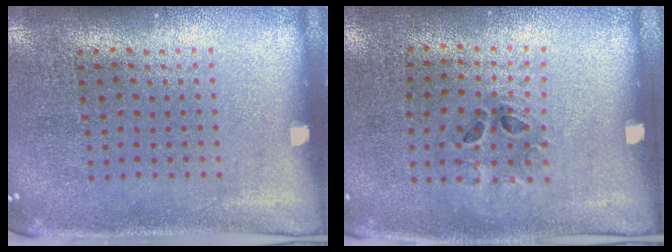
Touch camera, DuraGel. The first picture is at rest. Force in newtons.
{"total": 1.2, "press": 0.6, "slide": 1.0}